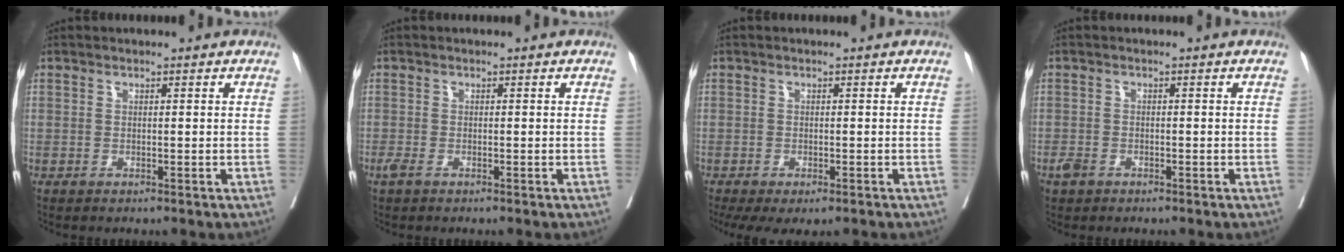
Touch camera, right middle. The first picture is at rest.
{"total": 1.1, "force": [-0.7, 0.4, 0.8], "torque": [-0.023, -0.004, -0.013]}
{"total": 7.0, "force": [-4.9, 2.7, 4.1], "torque": [-0.067, -0.011, -0.075]}
{"total": 1.8, "force": [-1.1, 1.1, 0.7], "torque": [-0.020, 0.001, -0.017]}